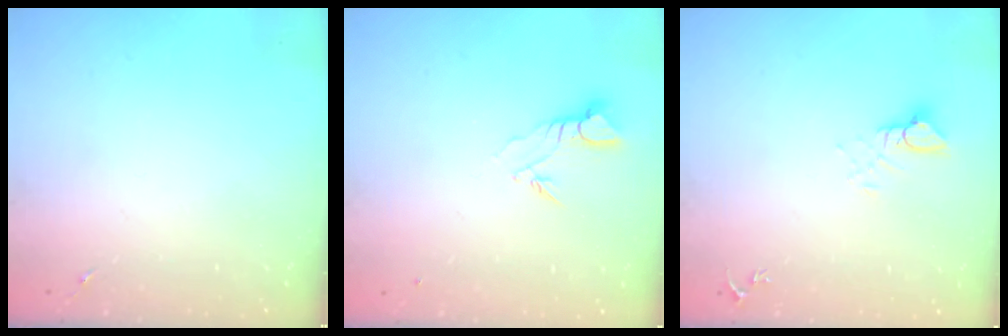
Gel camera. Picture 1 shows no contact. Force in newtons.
{"total": 3.7, "press": 3.6, "slide": 0.4}
{"total": 4.2, "press": 4.2, "slide": 0.4}